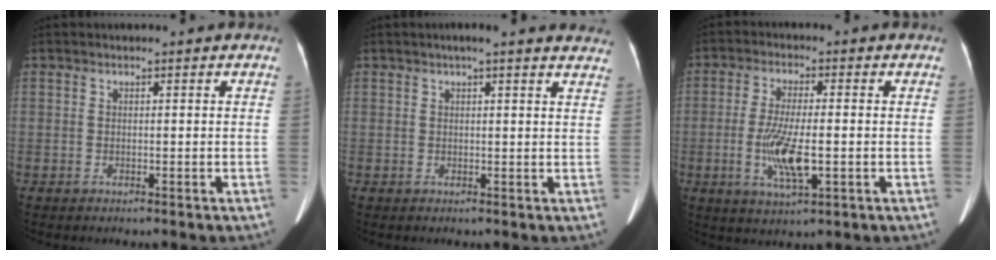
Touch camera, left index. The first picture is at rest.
{"total": 11.3, "force": [10.0, 1.3, 5.1], "torque": [-0.053, 0.013, 0.097]}
{"total": 8.0, "force": [-1.7, 1.7, 7.6], "torque": [-0.157, -0.011, -0.030]}